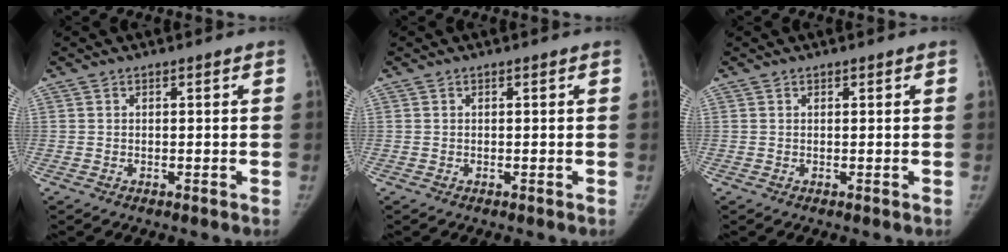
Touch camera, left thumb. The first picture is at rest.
{"total": 0.0}
{"total": 0.0}